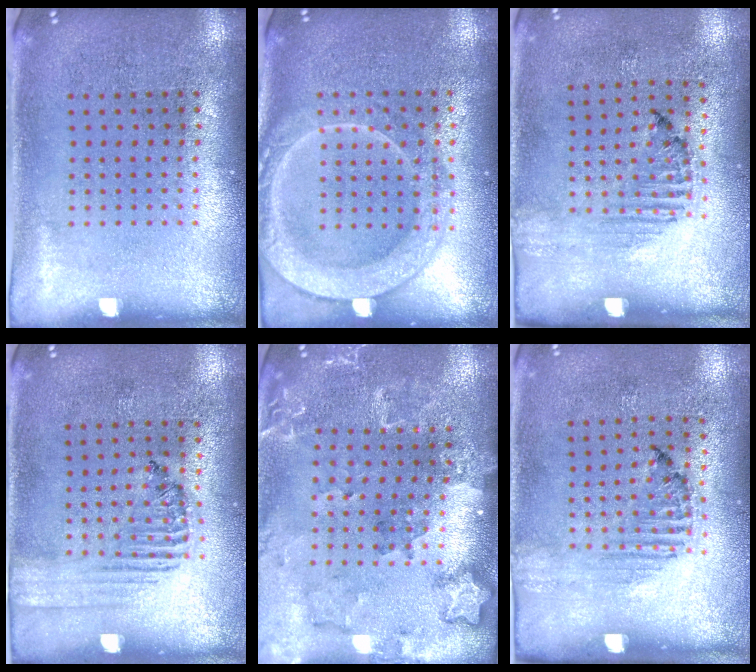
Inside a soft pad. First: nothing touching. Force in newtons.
{"total": 2.0, "press": 2.0, "slide": 0.3}
{"total": 1.3, "press": 1.1, "slide": 0.6}
{"total": 1.4, "press": 1.1, "slide": 0.9}
{"total": 1.8, "press": 1.7, "slide": 0.3}
{"total": 1.3, "press": 1.1, "slide": 0.6}